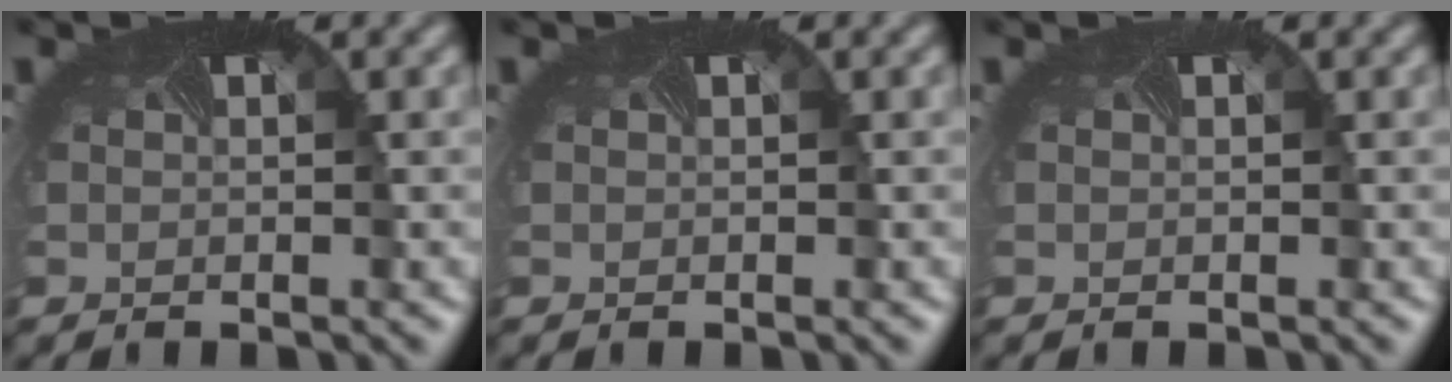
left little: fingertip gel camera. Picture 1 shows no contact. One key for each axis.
{"total": 0.0}
{"total": 0.0}